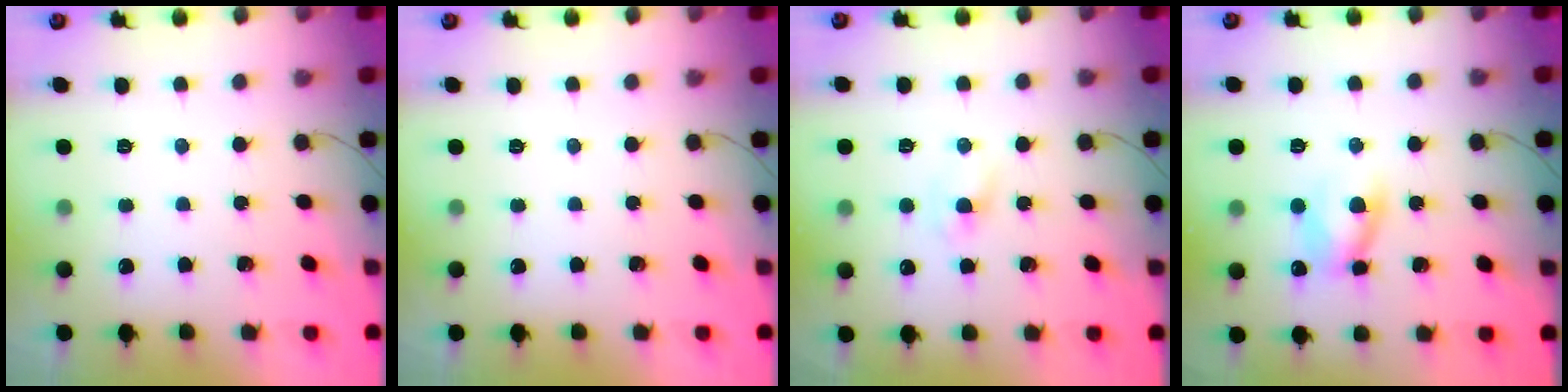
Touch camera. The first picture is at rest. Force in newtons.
{"total": 0.0}
{"total": 1.9, "press": 1.8, "slide": 0.8}
{"total": 7.3, "press": 7.3, "slide": 0.3}